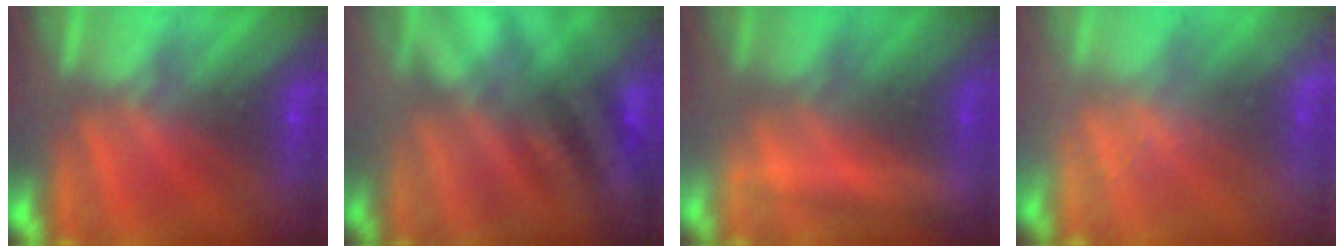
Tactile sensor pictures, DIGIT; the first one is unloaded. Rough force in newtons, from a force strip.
{"total": 2.9}
{"total": 2.3}
{"total": 2.0}